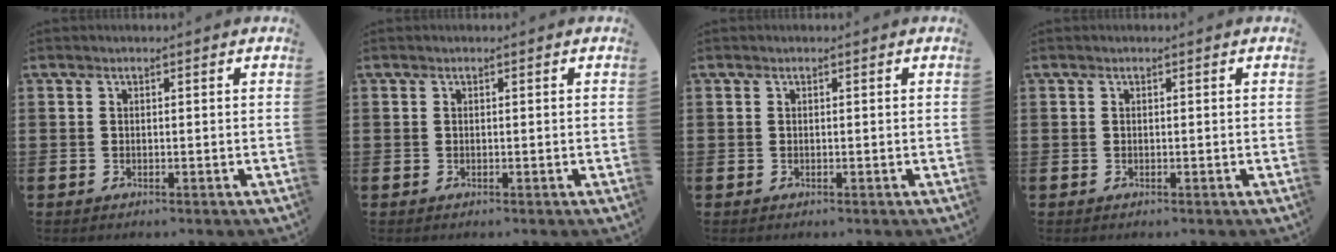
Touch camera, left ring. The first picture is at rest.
{"total": 0.0}
{"total": 0.0}
{"total": 0.0}